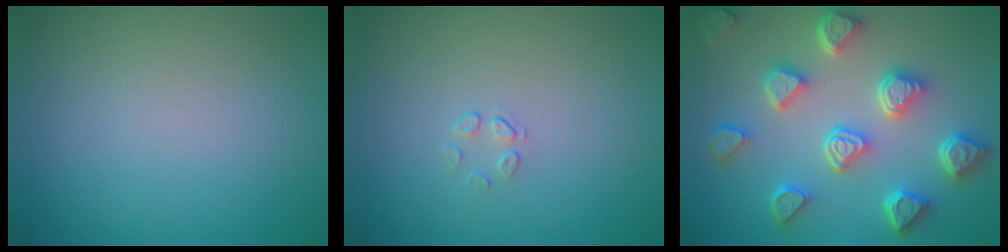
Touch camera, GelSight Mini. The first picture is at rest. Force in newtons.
{"total": 0.7, "press": 0.4, "slide": 0.6}
{"total": 7.2, "press": 5.8, "slide": 4.2}